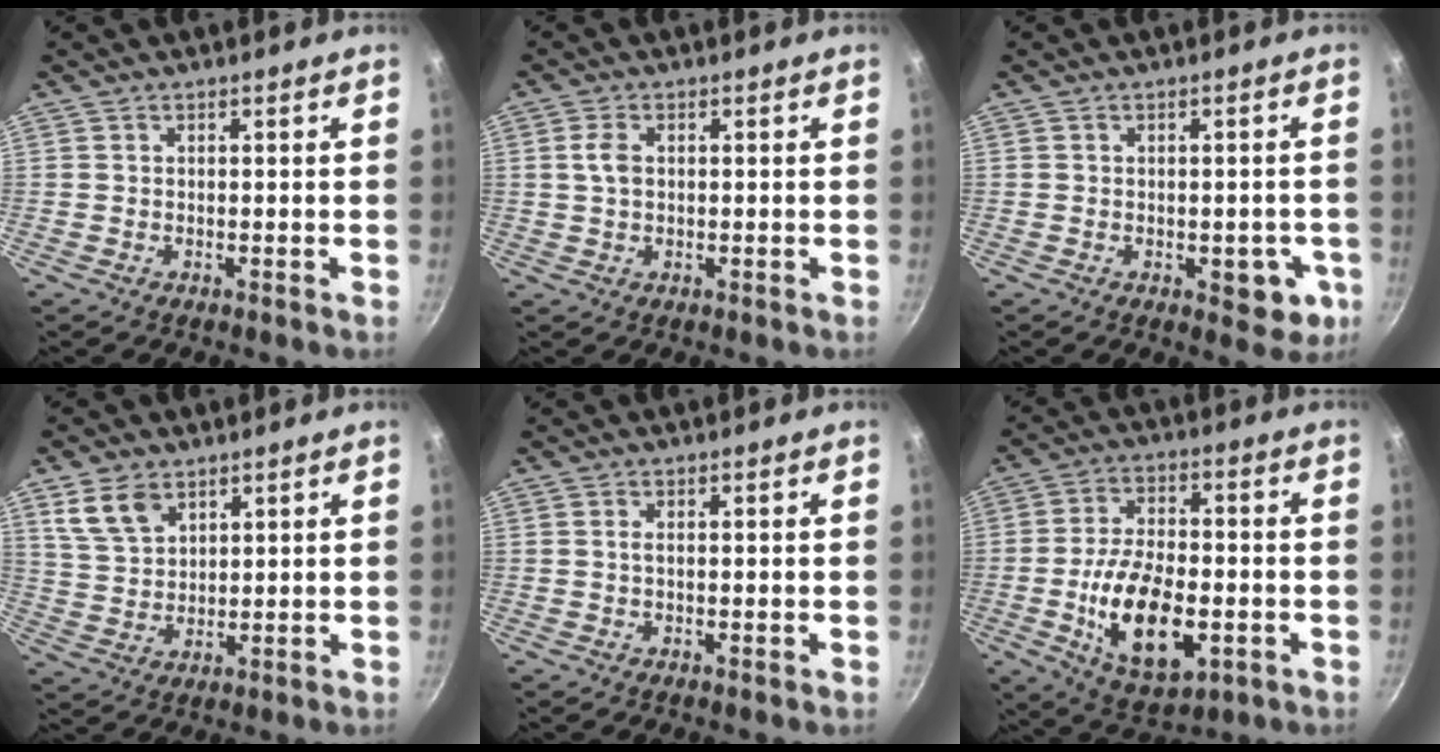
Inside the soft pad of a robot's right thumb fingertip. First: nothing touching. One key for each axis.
{"total": 3.2, "fx": 0.4, "fy": 2.1, "fz": 2.4, "tx": -0.048, "ty": 0.004, "tz": 0.007}
{"total": 6.5, "fx": -1.8, "fy": 3.8, "fz": 5.0, "tx": -0.028, "ty": 0.007, "tz": -0.020}
{"total": 7.4, "fx": 4.3, "fy": 4.5, "fz": 3.9, "tx": -0.059, "ty": -0.015, "tz": 0.092}
{"total": 1.0, "fx": 0.2, "fy": 0.2, "fz": 1.0, "tx": -0.018, "ty": 0.000, "tz": 0.000}
{"total": 16.8, "fx": -4.0, "fy": 8.8, "fz": 13.8, "tx": -0.231, "ty": 0.010, "tz": -0.060}